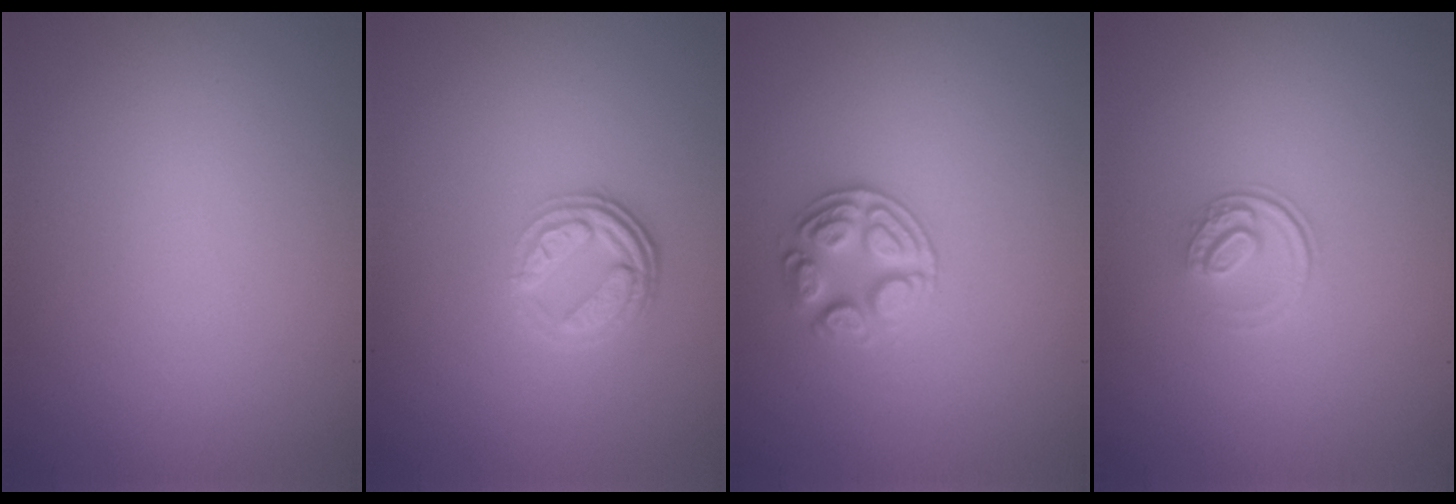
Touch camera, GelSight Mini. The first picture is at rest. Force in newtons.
{"total": 3.6, "press": 2.7, "slide": 2.4}
{"total": 2.8, "press": 2.7, "slide": 0.7}
{"total": 1.5, "press": 1.1, "slide": 1.1}